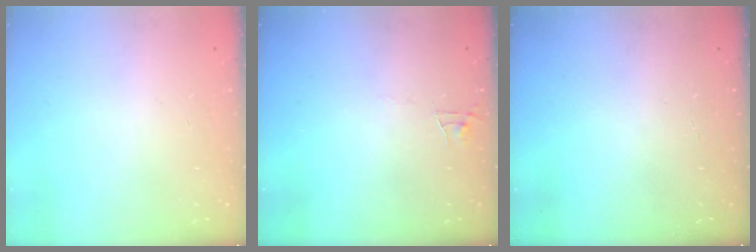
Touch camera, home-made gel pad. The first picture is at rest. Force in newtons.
{"total": 3.5, "press": 3.5, "slide": 0.3}
{"total": 2.5, "press": 2.5, "slide": 0.3}